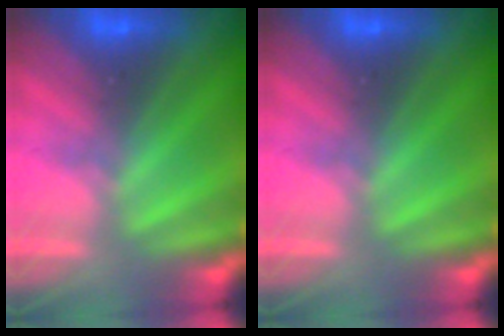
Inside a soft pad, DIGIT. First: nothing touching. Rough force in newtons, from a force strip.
{"total": 0.0}